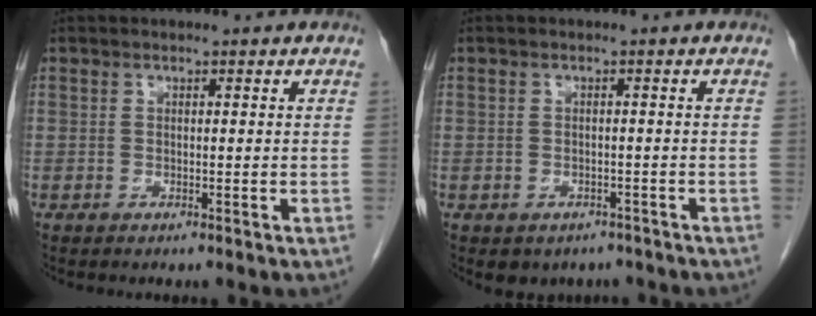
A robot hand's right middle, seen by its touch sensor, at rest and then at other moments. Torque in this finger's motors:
{"motor_torque": [0.05, -0.04, 0.02, 0.01]}